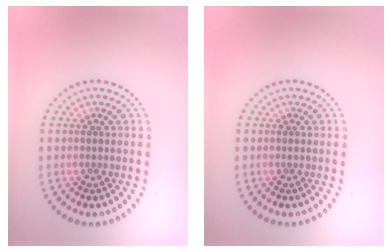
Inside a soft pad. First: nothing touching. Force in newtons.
{"total": 0.0}